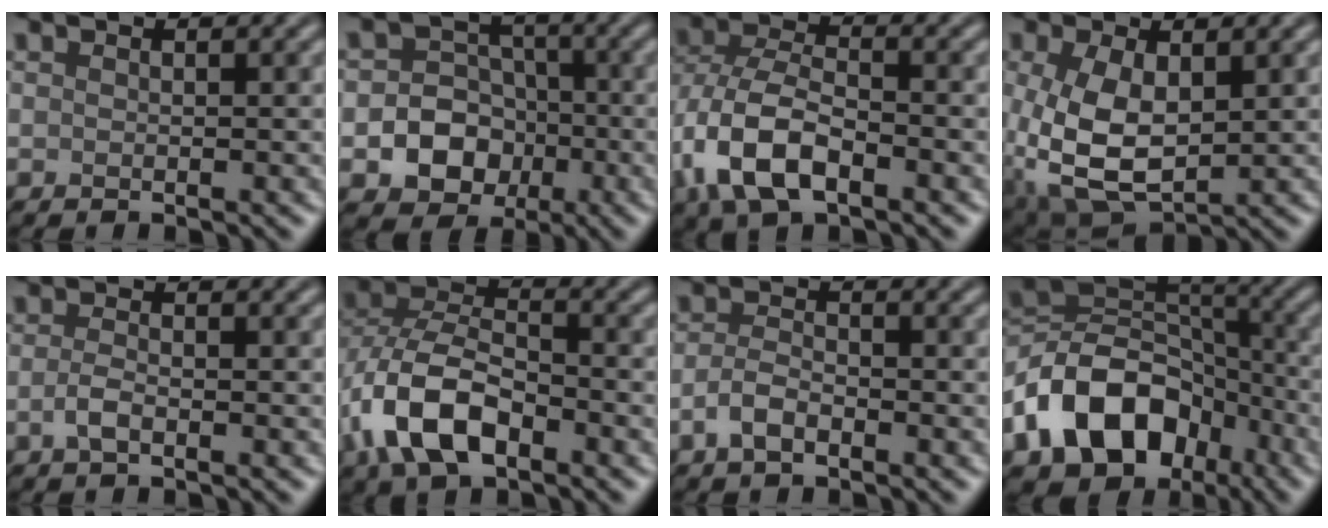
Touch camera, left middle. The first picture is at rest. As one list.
[{"total": 6.6, "force": [-1.9, 5.7, 2.8], "torque": [-0.022, 0.003, -0.052]}, {"total": 8.2, "force": [-3.2, 4.4, 6.1], "torque": [-0.140, -0.004, -0.073]}, {"total": 7.7, "force": [-0.3, 4.5, 6.3], "torque": [-0.157, -0.013, 0.005]}, {"total": 1.6, "force": [-0.6, 0.6, 1.3], "torque": [-0.030, 0.000, -0.016]}, {"total": 8.4, "force": [-3.4, 4.6, 6.1], "torque": [-0.130, 0.003, -0.075]}, {"total": 2.3, "force": [-1.2, 1.0, 1.6], "torque": [-0.034, 0.003, -0.029]}, {"total": 12.3, "force": [-5.8, 8.5, 6.7], "torque": [-0.124, 0.004, -0.114]}]